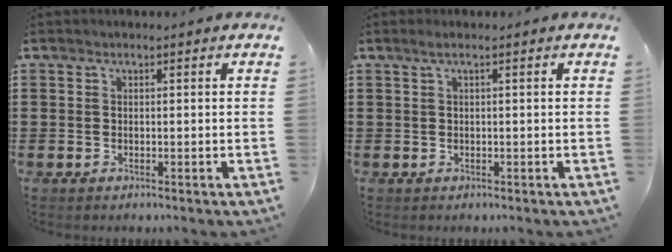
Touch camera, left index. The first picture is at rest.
{"total": 1.0, "force": [0.1, 0.0, 1.0], "torque": [-0.016, -0.005, 0.002]}